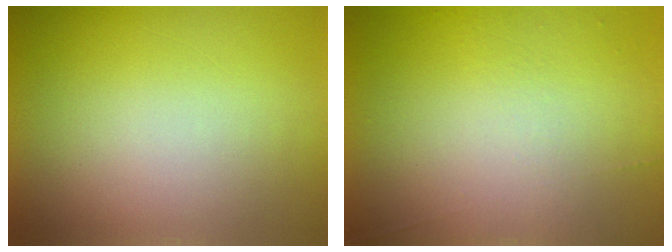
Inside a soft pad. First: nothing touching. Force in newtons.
{"total": 6.8}